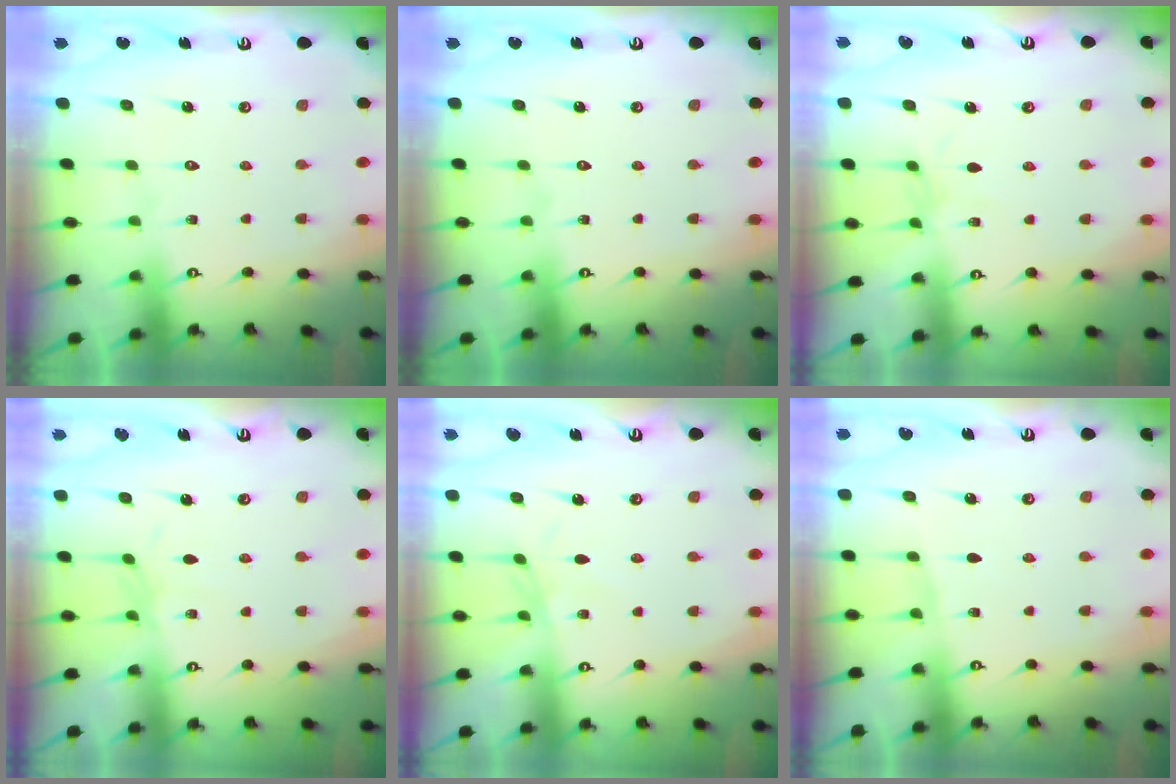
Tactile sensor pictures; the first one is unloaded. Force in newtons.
{"total": 0.0}
{"total": 3.2, "press": 3.2, "slide": 0.4}
{"total": 1.7, "press": 1.6, "slide": 0.4}
{"total": 2.1, "press": 2.1, "slide": 0.5}
{"total": 2.2, "press": 2.2, "slide": 0.4}